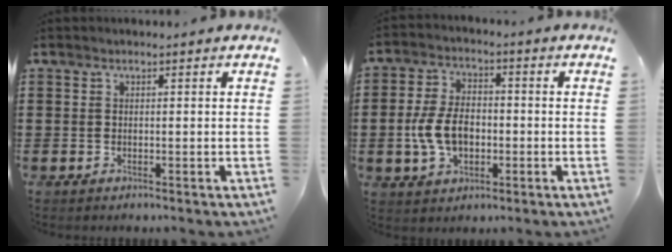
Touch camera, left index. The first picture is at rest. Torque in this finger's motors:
{"motor_torque": [1.71, 0.43, 0.54, 0.16]}